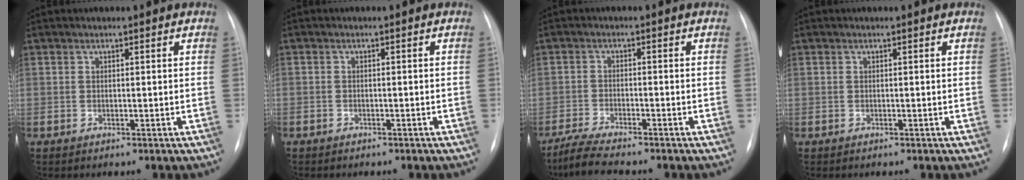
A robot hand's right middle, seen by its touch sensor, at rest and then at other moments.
{"total": 1.6, "force": [-1.3, 0.8, 0.5], "torque": [-0.010, 0.000, -0.013]}
{"total": 6.0, "force": [-5.2, 0.1, 3.0], "torque": [-0.057, -0.021, -0.091]}
{"total": 0.0}